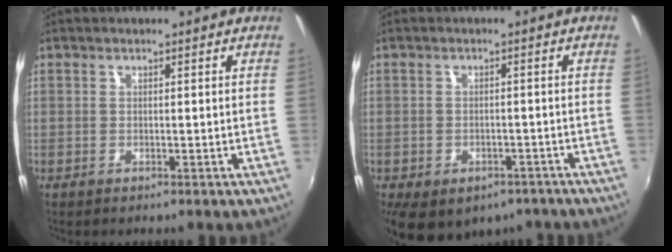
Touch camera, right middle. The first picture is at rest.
{"total": 12.5, "force": [-7.8, 7.3, 6.4], "torque": [-0.140, -0.024, -0.094]}